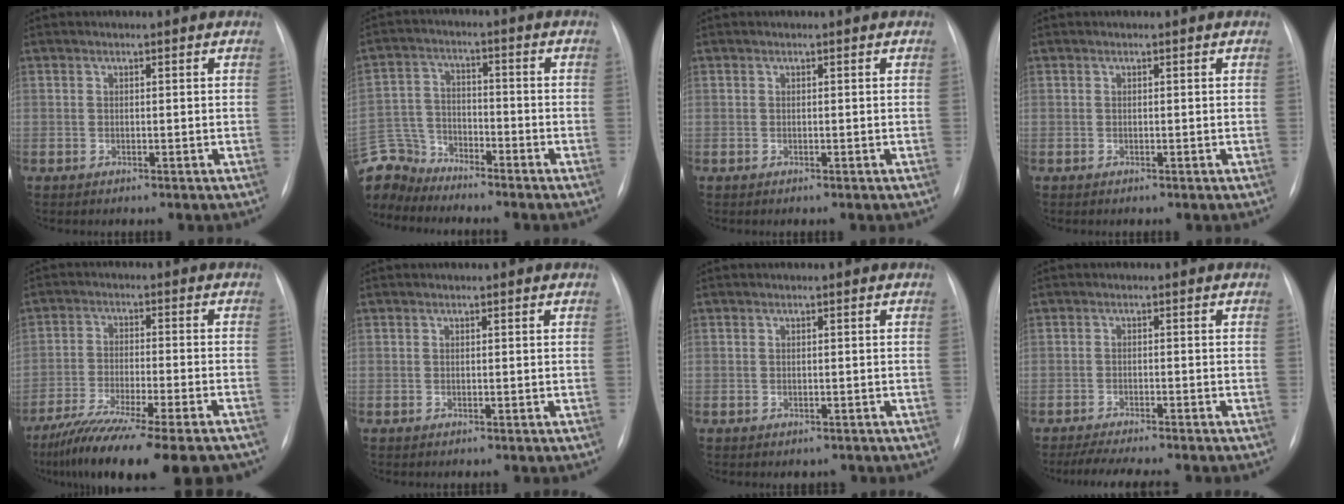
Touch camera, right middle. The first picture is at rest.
{"total": 9.5, "force": [-9.1, 3.0, 0.1], "torque": [-0.017, 0.016, -0.182]}
{"total": 0.0}
{"total": 0.0}
{"total": 20.8, "force": [-16.8, 2.0, 12.1], "torque": [-0.159, -0.035, -0.253]}
{"total": 0.0}
{"total": 1.1, "force": [-0.7, 0.9, 0.1], "torque": [-0.003, 0.002, -0.007]}
{"total": 8.4, "force": [-7.3, 0.7, 4.2], "torque": [-0.058, -0.013, -0.110]}